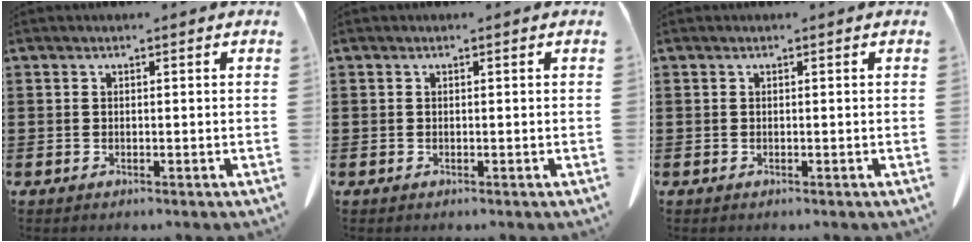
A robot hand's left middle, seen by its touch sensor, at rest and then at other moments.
{"total": 0.0}
{"total": 0.0}